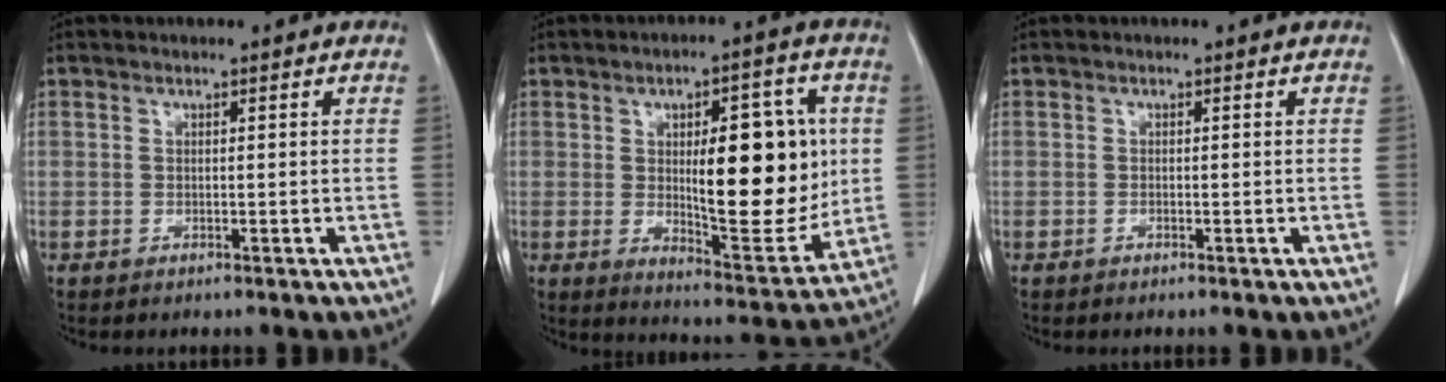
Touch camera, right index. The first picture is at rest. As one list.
[{"total": 16.6, "force": [1.4, 5.5, 15.6], "torque": [-0.211, -0.001, 0.030]}, {"total": 0.0}]